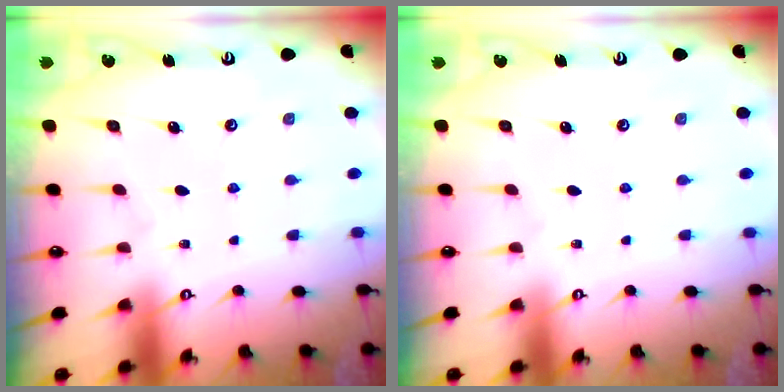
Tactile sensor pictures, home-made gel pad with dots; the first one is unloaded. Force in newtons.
{"total": 0.0}